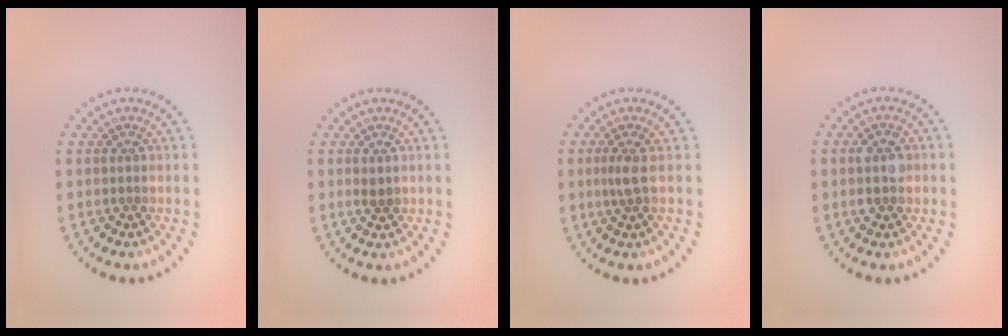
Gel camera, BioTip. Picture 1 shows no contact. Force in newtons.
{"total": 1.0, "press": 1.0, "slide": 0.2}
{"total": 1.6, "press": 1.2, "slide": 1.0}
{"total": 2.7, "press": 2.7, "slide": 0.2}